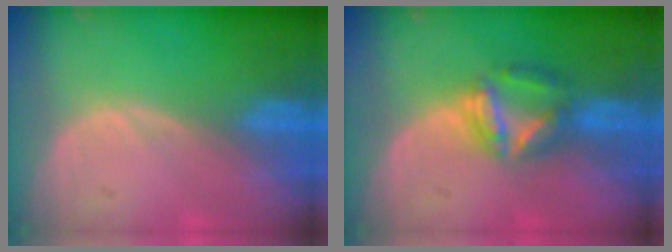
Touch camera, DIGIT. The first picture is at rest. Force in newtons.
{"total": 5.6, "press": 5.6, "slide": 0.2}